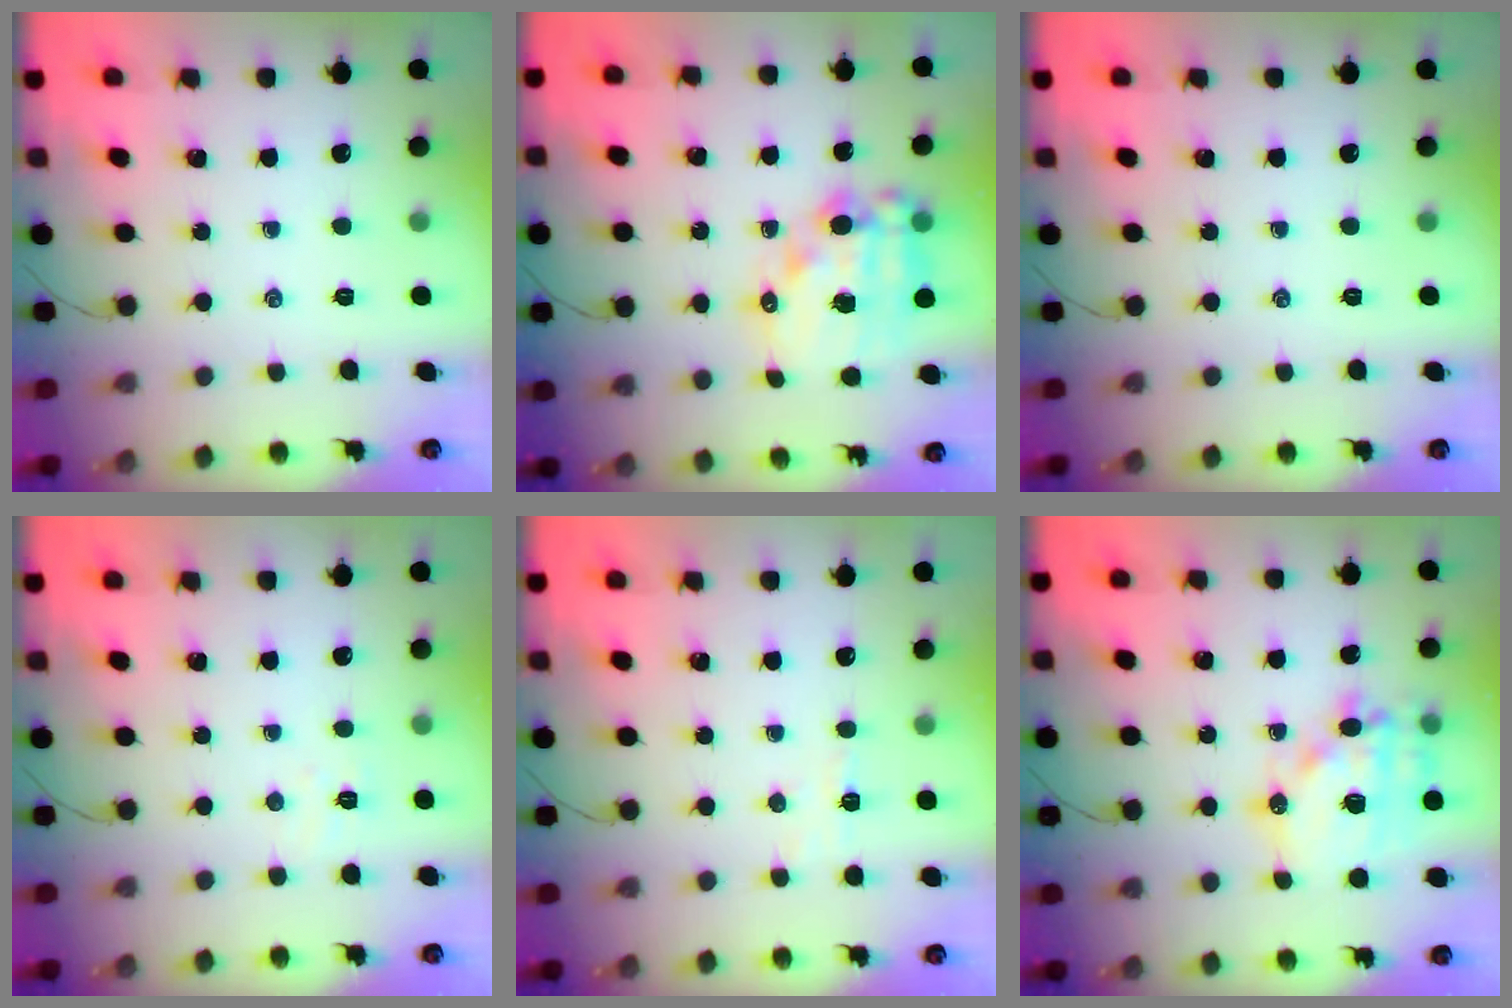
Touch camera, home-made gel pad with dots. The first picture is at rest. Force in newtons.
{"total": 16.1, "press": 15.7, "slide": 3.5}
{"total": 0.0}
{"total": 3.1, "press": 2.9, "slide": 0.9}
{"total": 4.4, "press": 4.2, "slide": 1.3}
{"total": 17.4, "press": 17.1, "slide": 3.2}